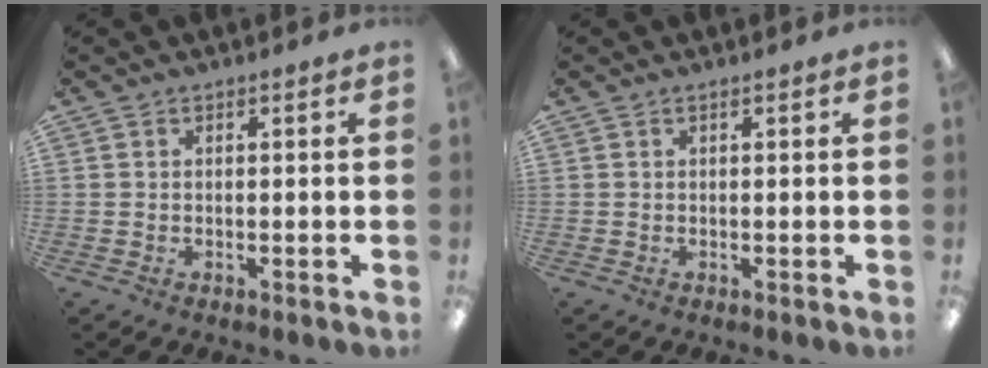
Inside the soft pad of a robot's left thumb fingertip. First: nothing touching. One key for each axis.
{"total": 0.0}